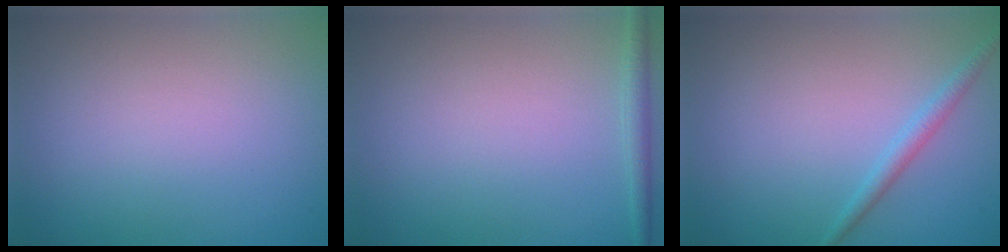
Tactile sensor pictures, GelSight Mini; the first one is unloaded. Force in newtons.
{"total": 1.4, "press": 1.4, "slide": 0.1}
{"total": 1.5, "press": 1.5, "slide": 0.1}